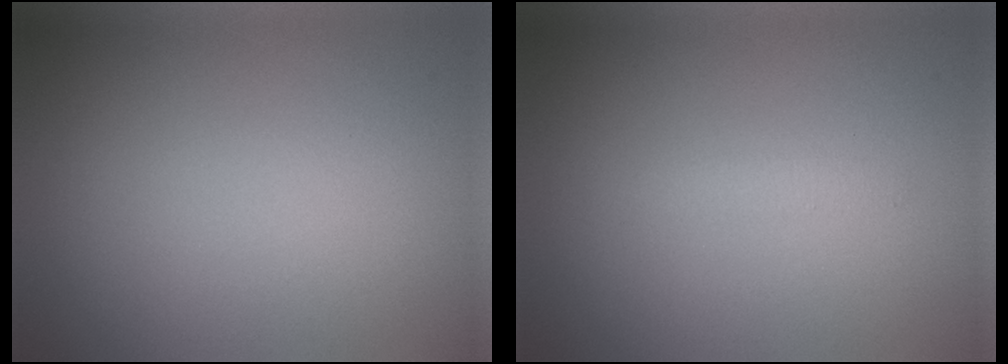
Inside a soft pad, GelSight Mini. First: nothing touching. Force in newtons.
{"total": 0.9, "press": 0.9, "slide": 0.0}